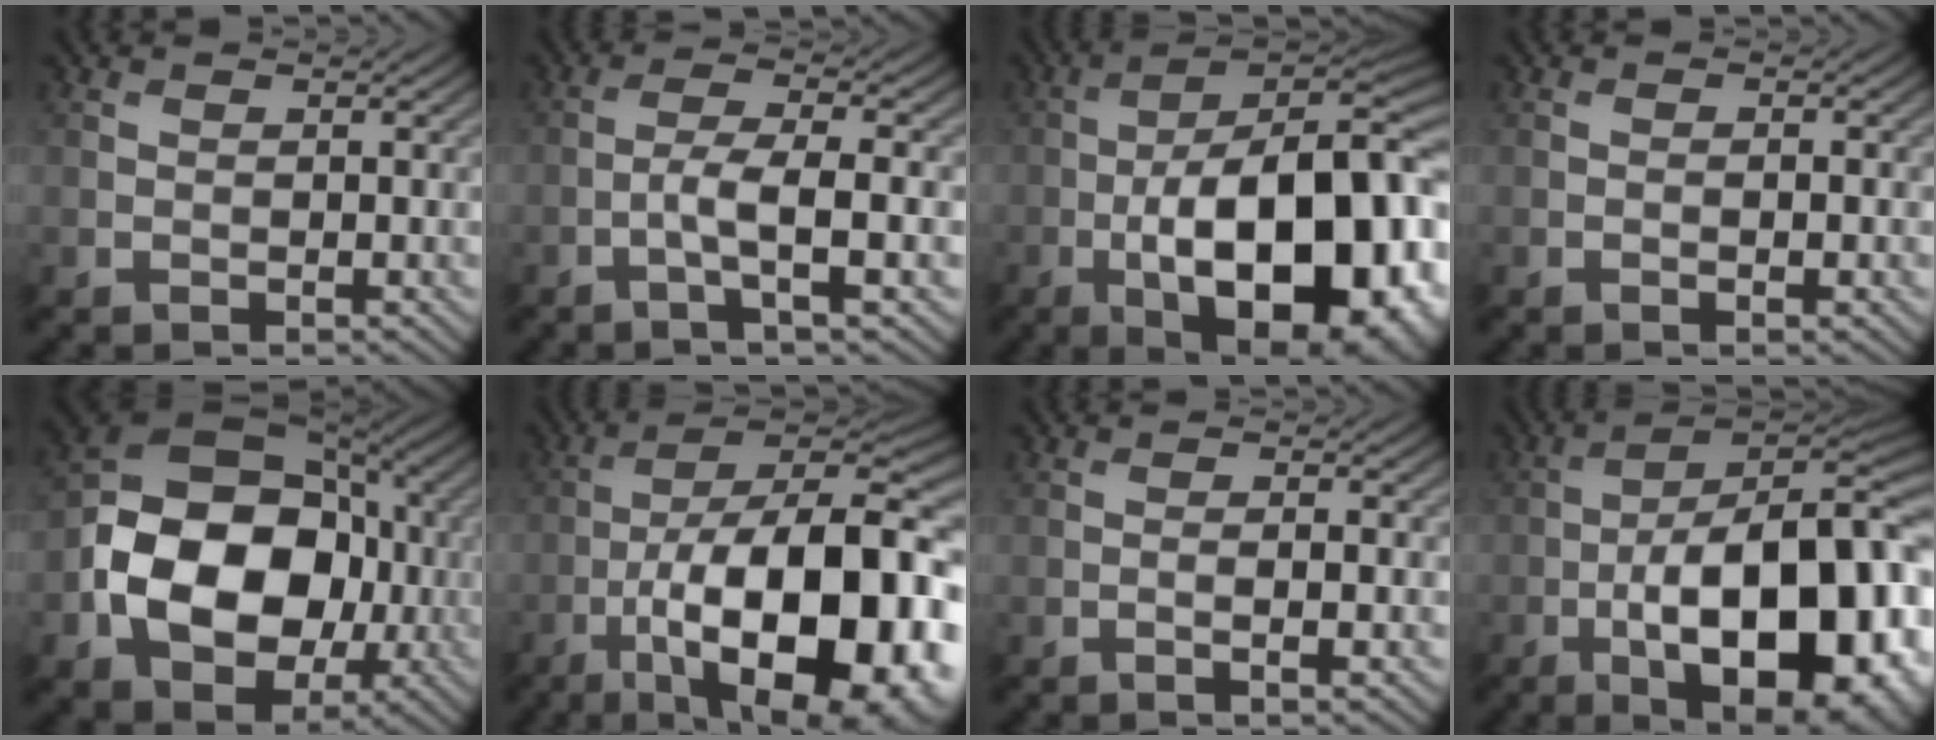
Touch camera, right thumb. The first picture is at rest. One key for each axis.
{"total": 4.9, "fx": -1.7, "fy": 0.7, "fz": 4.5, "tx": -0.086, "ty": 0.010, "tz": -0.043}
{"total": 21.0, "fx": -6.8, "fy": 8.8, "fz": 17.8, "tx": -0.253, "ty": -0.005, "tz": -0.111}
{"total": 1.5, "fx": -0.5, "fy": 0.3, "fz": 1.4, "tx": -0.024, "ty": 0.000, "tz": -0.008}
{"total": 15.9, "fx": -2.4, "fy": 11.5, "fz": 10.8, "tx": -0.194, "ty": -0.012, "tz": -0.046}
{"total": 22.1, "fx": -7.5, "fy": 8.8, "fz": 18.8, "tx": -0.285, "ty": -0.009, "tz": -0.122}
{"total": 2.6, "fx": -0.8, "fy": 0.6, "fz": 2.5, "tx": -0.039, "ty": 0.003, "tz": -0.014}
{"total": 19.8, "fx": -6.7, "fy": 8.2, "fz": 16.7, "tx": -0.232, "ty": 0.000, "tz": -0.106}